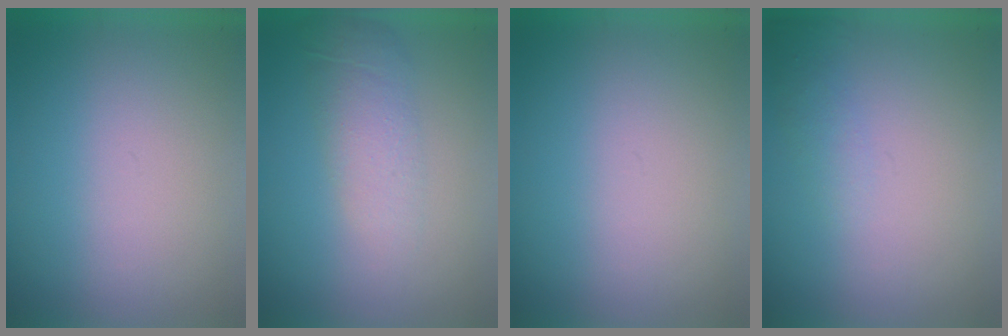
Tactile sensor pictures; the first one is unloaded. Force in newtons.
{"total": 2.0}
{"total": 0.0}
{"total": 1.1}